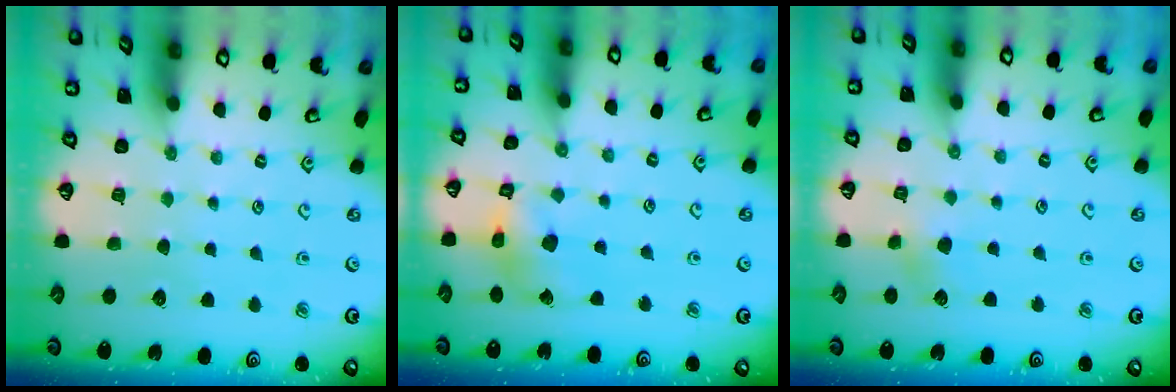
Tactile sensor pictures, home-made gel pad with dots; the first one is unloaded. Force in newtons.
{"total": 9.0, "press": 9.0, "slide": 1.1}
{"total": 3.6, "press": 3.6, "slide": 0.7}